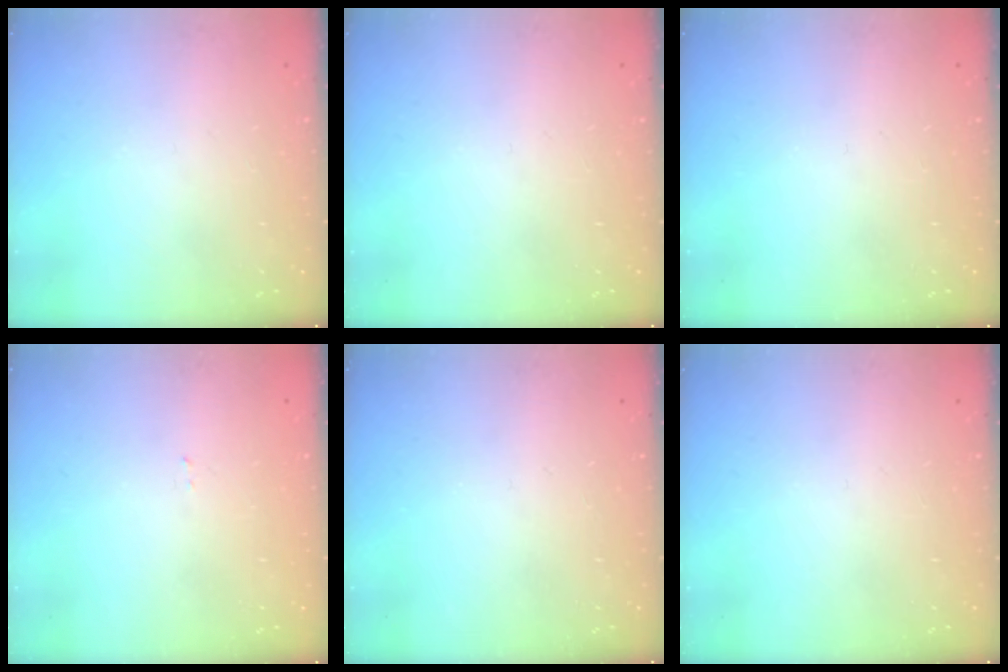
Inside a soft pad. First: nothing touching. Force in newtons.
{"total": 0.0}
{"total": 0.0}
{"total": 1.6, "press": 1.6, "slide": 0.1}
{"total": 0.0}
{"total": 0.0}